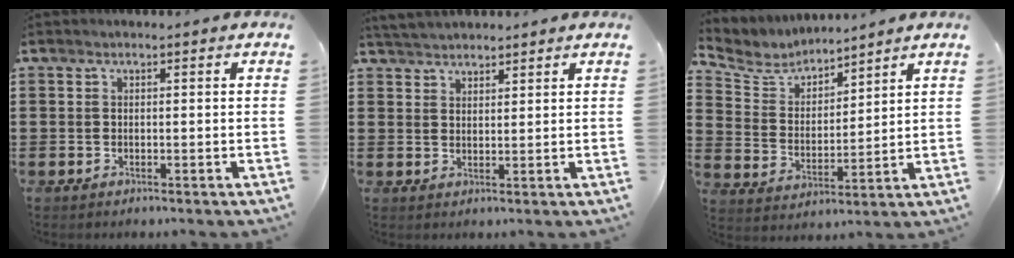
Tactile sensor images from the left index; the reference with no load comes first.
{"total": 2.7, "force": [2.7, 0.5, 0.1], "torque": [-0.010, -0.001, 0.052]}
{"total": 5.7, "force": [5.3, 1.9, 0.8], "torque": [-0.050, -0.029, 0.091]}